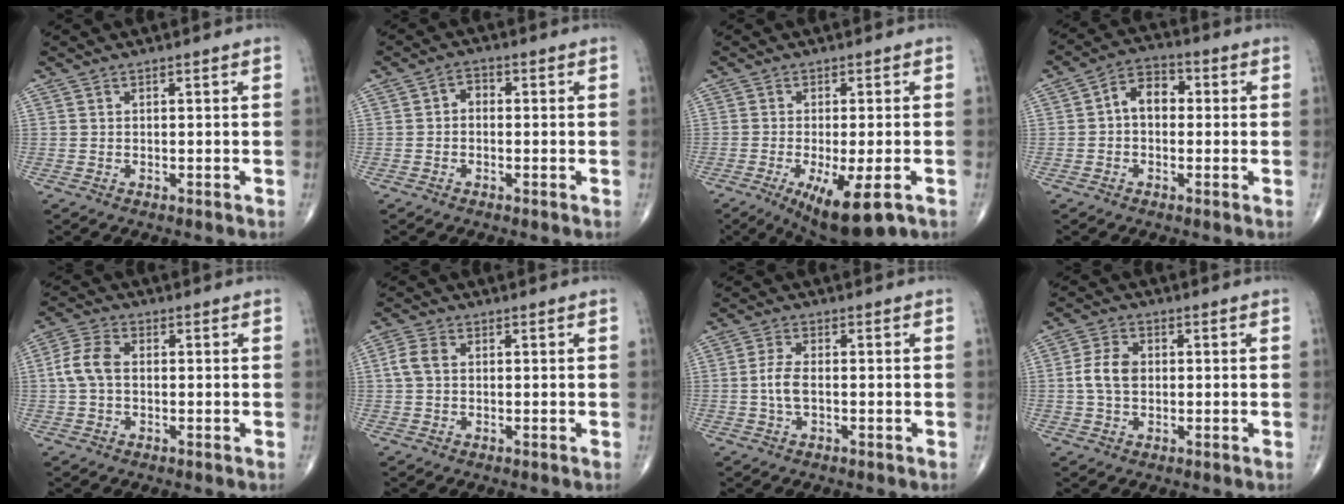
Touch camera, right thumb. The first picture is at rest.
{"total": 2.5, "force": [-0.1, 1.8, 1.6], "torque": [-0.014, 0.013, -0.013]}
{"total": 10.8, "force": [-4.5, 3.1, 9.2], "torque": [-0.149, -0.017, -0.064]}
{"total": 6.8, "force": [0.3, 4.7, 4.9], "torque": [-0.062, 0.025, -0.007]}
{"total": 6.2, "force": [0.1, 4.0, 4.7], "torque": [-0.103, 0.018, -0.006]}
{"total": 3.6, "force": [0.4, 2.5, 2.6], "torque": [-0.062, 0.010, 0.003]}
{"total": 3.8, "force": [-0.5, 1.6, 3.4], "torque": [-0.077, 0.007, -0.013]}
{"total": 5.8, "force": [0.1, 3.9, 4.2], "torque": [-0.081, 0.010, -0.003]}